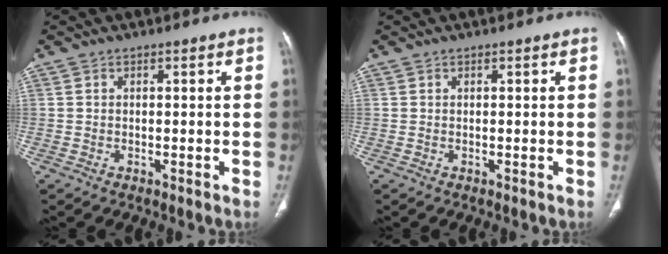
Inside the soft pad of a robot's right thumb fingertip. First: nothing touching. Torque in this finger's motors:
{"motor_torque": [-0.02, 0.02, -0.01, 0.01, 0.01]}